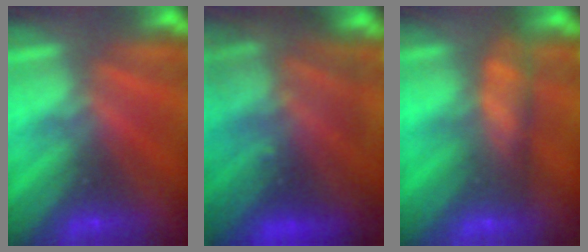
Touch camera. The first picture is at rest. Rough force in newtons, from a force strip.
{"total": 13.7}
{"total": 8.7}